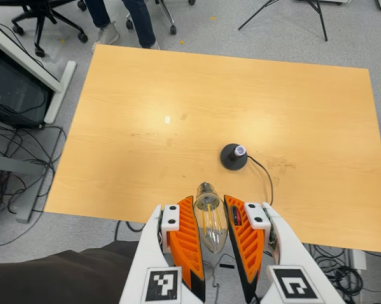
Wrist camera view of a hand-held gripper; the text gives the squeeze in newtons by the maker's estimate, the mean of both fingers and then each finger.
{"total": 15.5, "left": 17.3, "right": 13.6}